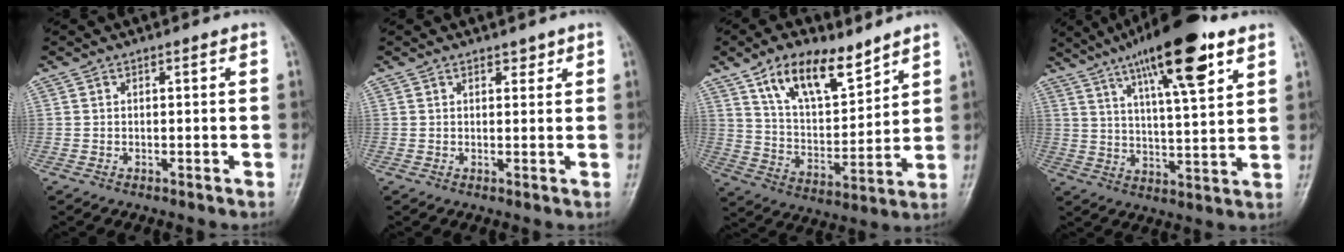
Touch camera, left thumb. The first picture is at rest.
{"total": 1.5, "force": [1.2, 0.8, 0.5], "torque": [0.004, -0.008, 0.015]}
{"total": 14.5, "force": [9.6, 6.4, 8.8], "torque": [-0.123, -0.053, 0.179]}
{"total": 18.1, "force": [10.3, 4.4, 14.2], "torque": [-0.209, -0.033, 0.166]}